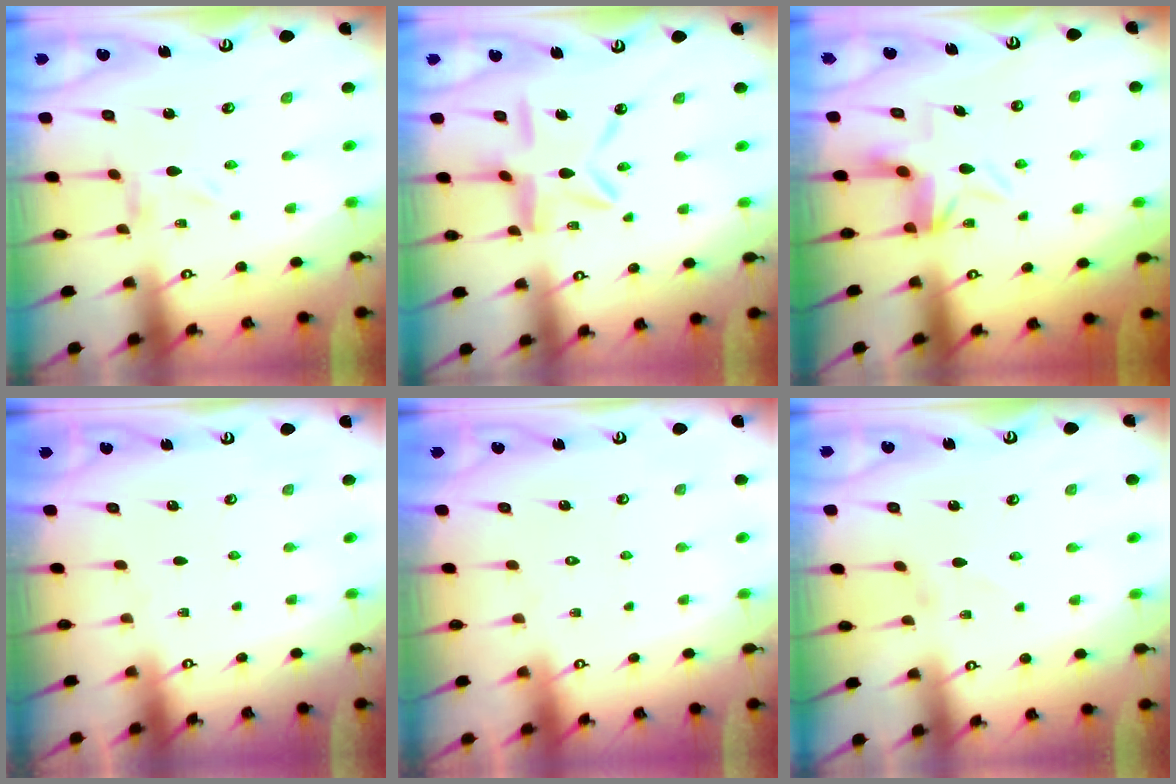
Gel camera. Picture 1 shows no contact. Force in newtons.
{"total": 12.7, "press": 12.6, "slide": 1.3}
{"total": 6.3, "press": 6.1, "slide": 1.5}
{"total": 0.0}
{"total": 1.5, "press": 1.5, "slide": 0.1}
{"total": 1.0, "press": 1.0, "slide": 0.1}